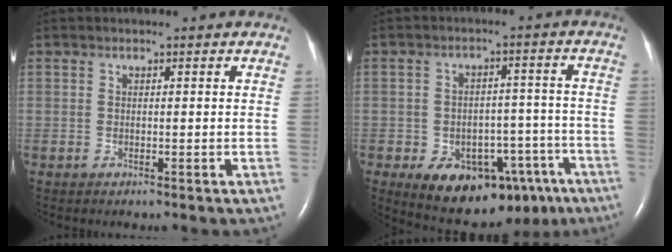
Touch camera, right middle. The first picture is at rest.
{"total": 15.2, "force": [-8.7, 8.7, 9.0], "torque": [-0.120, 0.026, -0.112]}